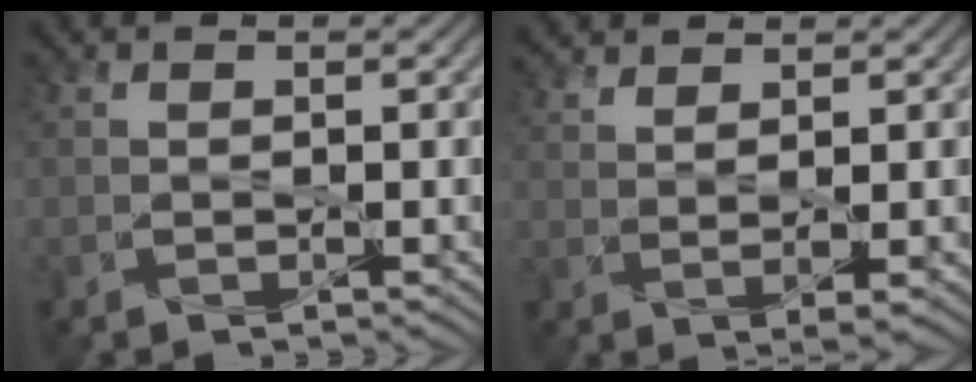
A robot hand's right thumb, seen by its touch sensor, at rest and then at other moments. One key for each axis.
{"total": 3.7, "fx": 2.2, "fy": 0.6, "fz": 2.9, "tx": -0.060, "ty": 0.001, "tz": 0.047}